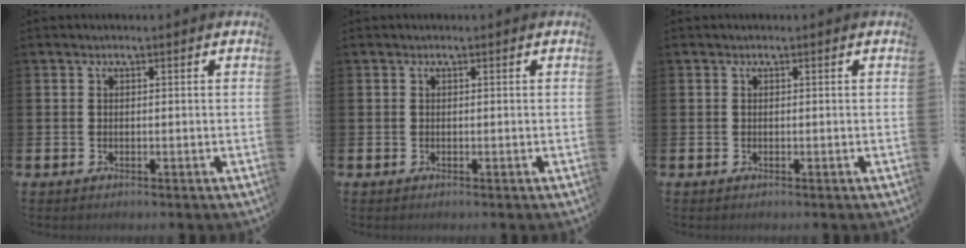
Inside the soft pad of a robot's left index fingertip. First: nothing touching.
{"total": 0.0}
{"total": 0.0}